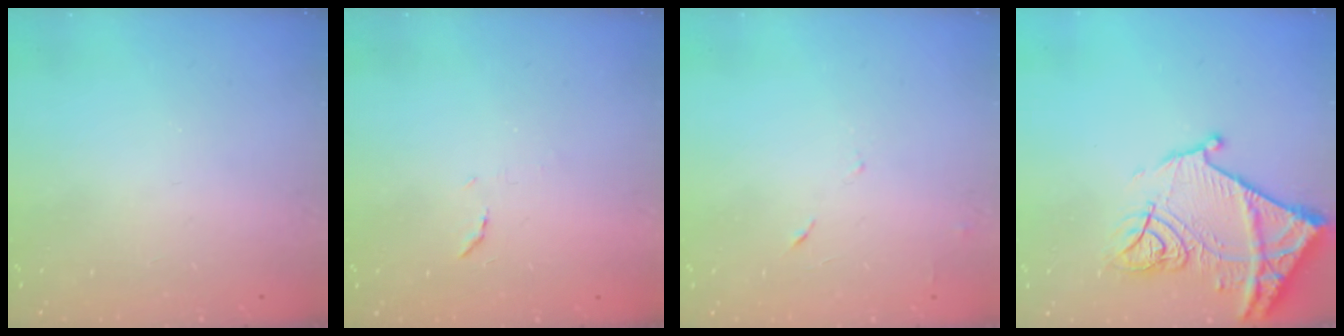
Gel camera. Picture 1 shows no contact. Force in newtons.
{"total": 6.3, "press": 6.2, "slide": 0.6}
{"total": 3.9, "press": 3.8, "slide": 0.9}
{"total": 15.3, "press": 15.3, "slide": 1.6}